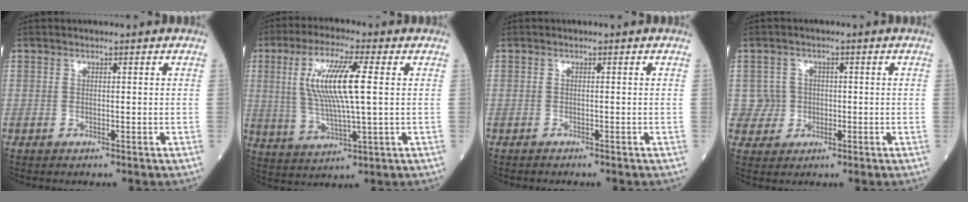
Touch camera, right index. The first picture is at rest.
{"total": 11.6, "force": [2.1, 1.4, 11.3], "torque": [-0.230, 0.003, 0.041]}
{"total": 1.4, "force": [-1.3, 0.1, 0.5], "torque": [-0.008, -0.001, -0.015]}
{"total": 3.6, "force": [0.0, 3.6, -0.4], "torque": [0.023, 0.009, -0.001]}